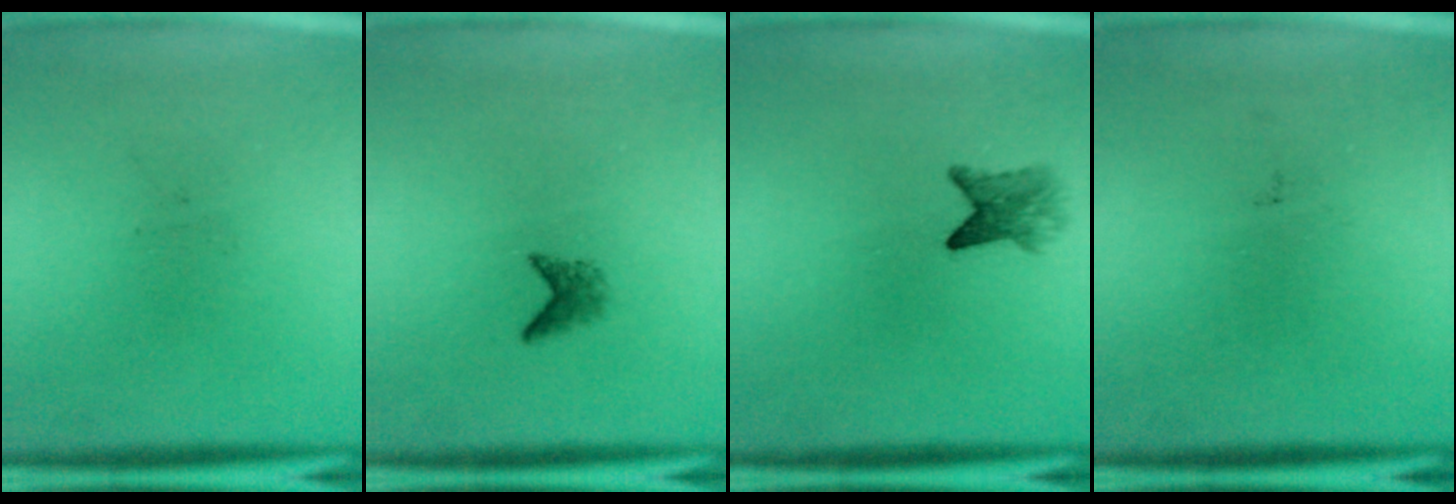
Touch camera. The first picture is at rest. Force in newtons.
{"total": 1.4}
{"total": 3.0}
{"total": 0.0}